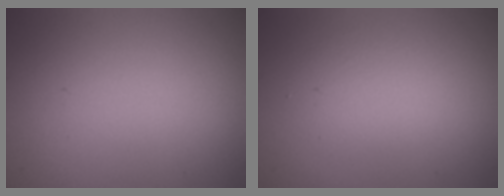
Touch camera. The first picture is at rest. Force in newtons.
{"total": 2.0, "press": 2.0, "slide": 0.2}